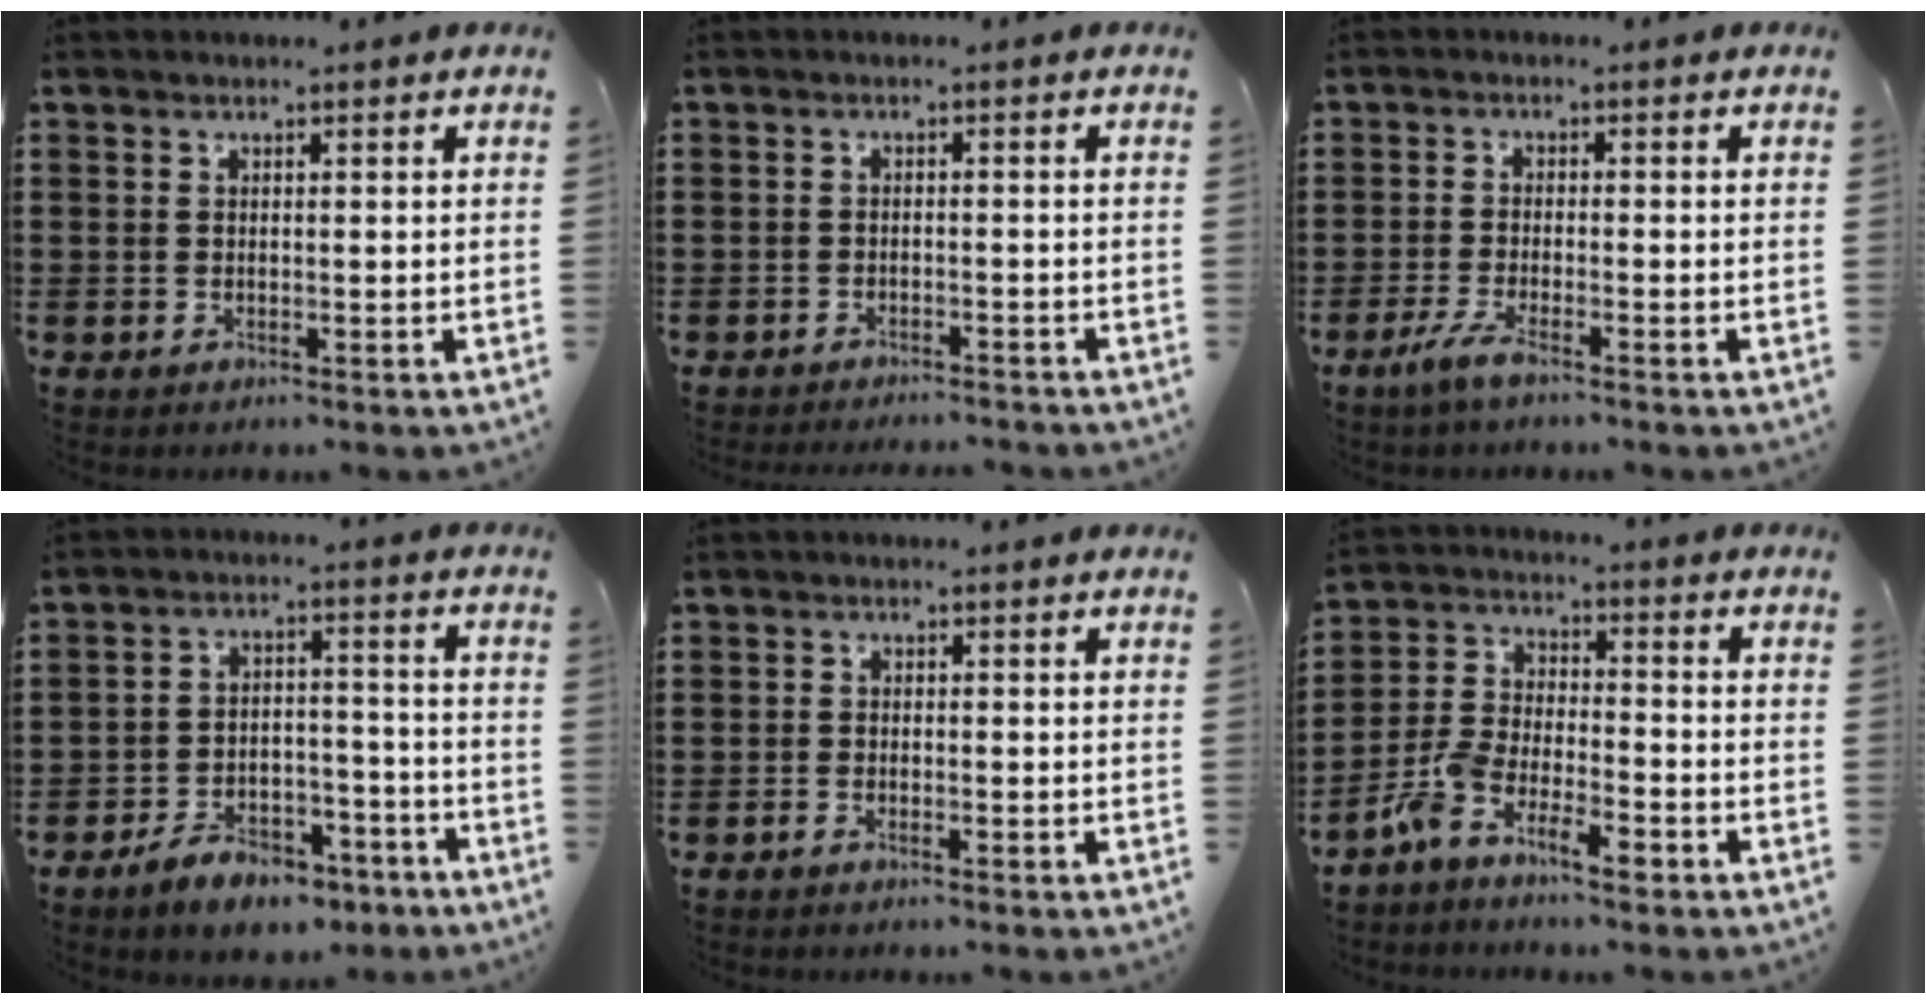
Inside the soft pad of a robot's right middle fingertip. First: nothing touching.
{"total": 1.9, "force": [-1.9, 0.0, -0.1], "torque": [-0.004, 0.001, -0.042]}
{"total": 3.3, "force": [-2.1, 0.2, 2.6], "torque": [-0.063, -0.011, -0.042]}
{"total": 6.6, "force": [-5.6, 2.5, 2.6], "torque": [-0.043, 0.018, -0.104]}
{"total": 0.9, "force": [-0.8, 0.2, 0.4], "torque": [-0.010, -0.003, -0.014]}
{"total": 7.4, "force": [-5.6, 1.9, 4.4], "torque": [-0.113, -0.008, -0.115]}